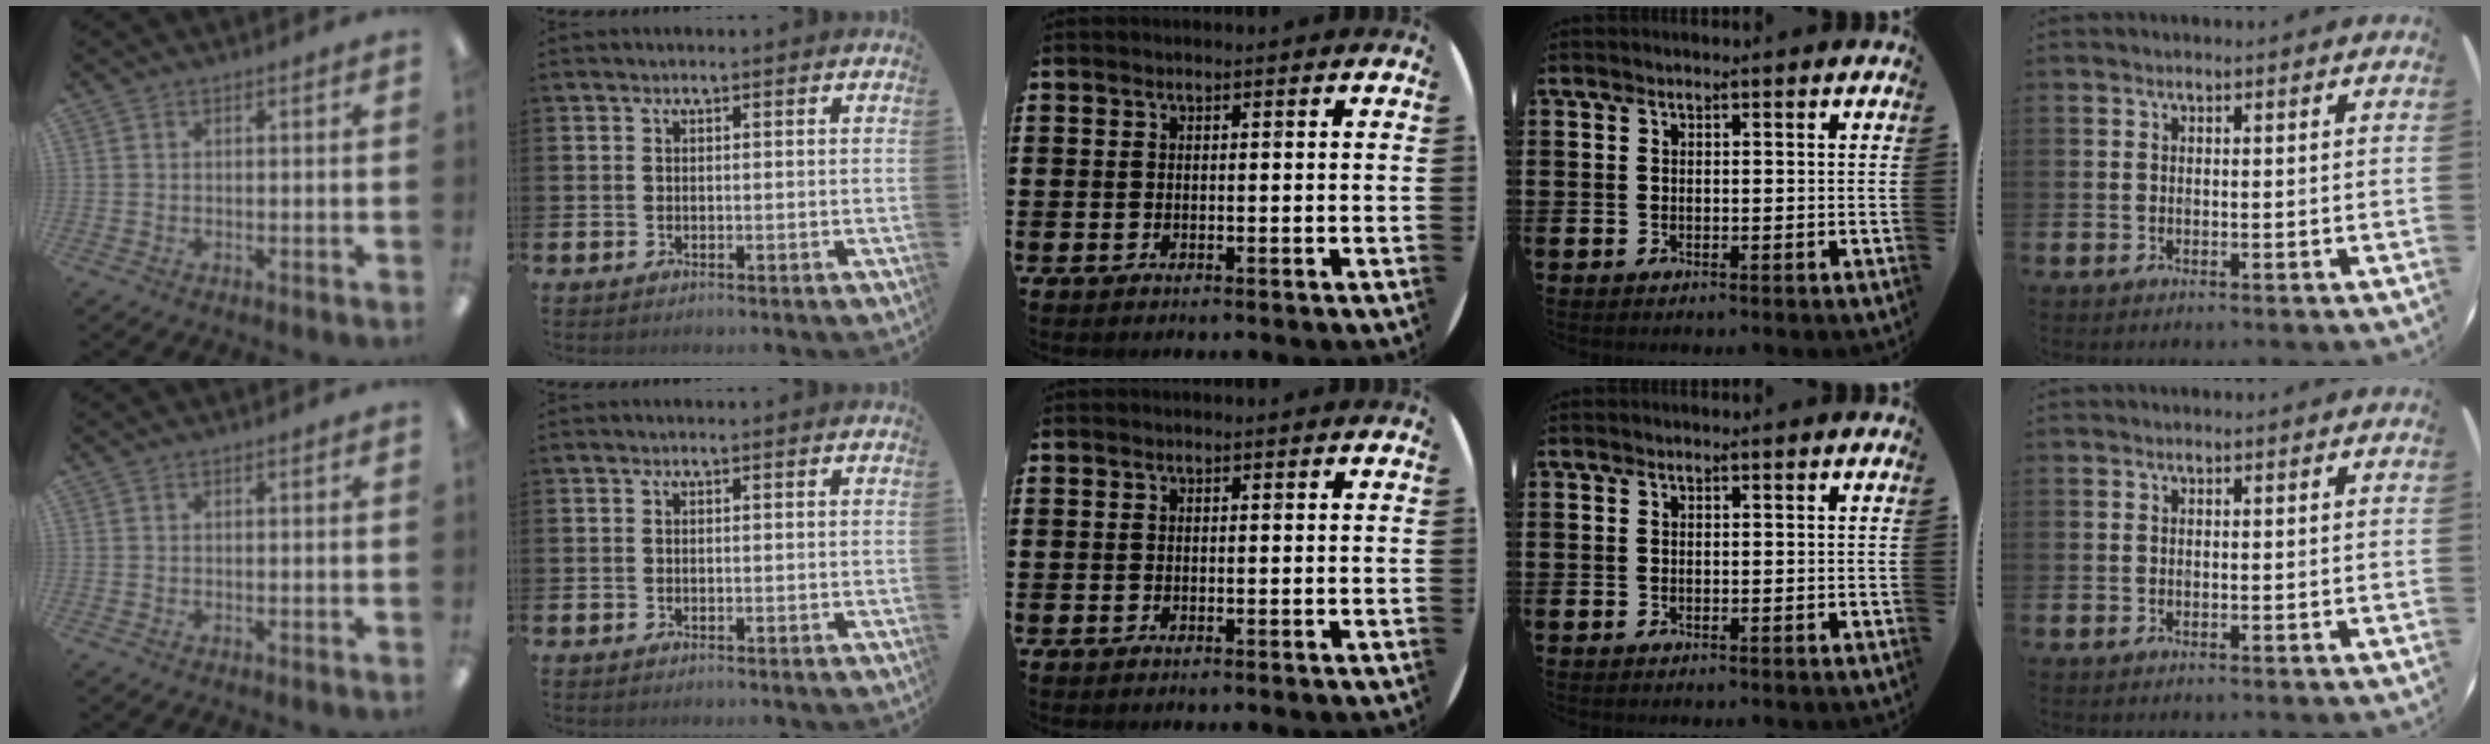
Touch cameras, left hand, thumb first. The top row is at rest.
{}